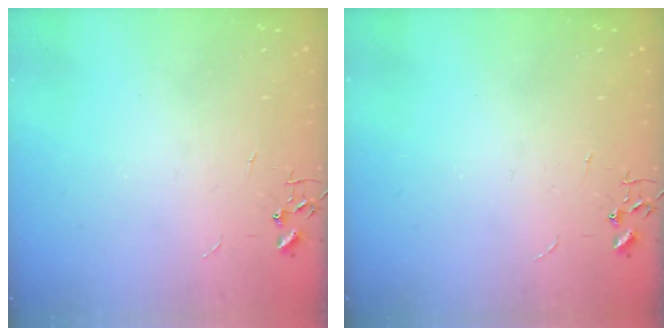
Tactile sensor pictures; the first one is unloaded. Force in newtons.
{"total": 0.0}